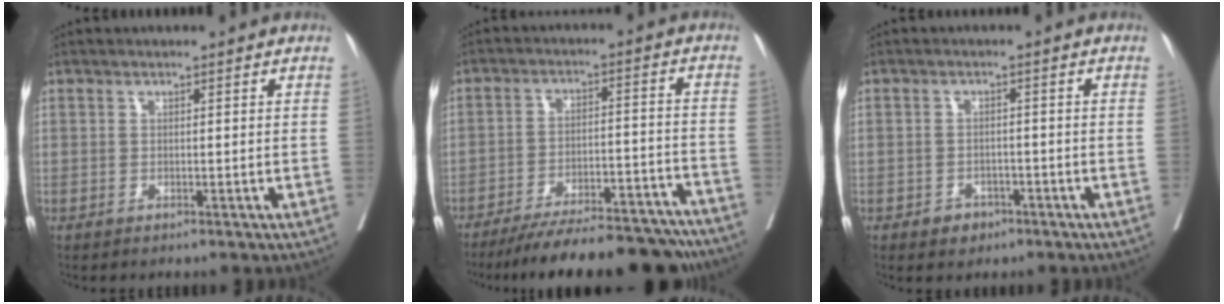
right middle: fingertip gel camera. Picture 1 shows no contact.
{"total": 21.0, "force": [-18.9, 4.2, 8.2], "torque": [-0.096, 0.009, -0.264]}
{"total": 2.6, "force": [-1.6, 1.8, 0.8], "torque": [-0.011, 0.005, -0.019]}